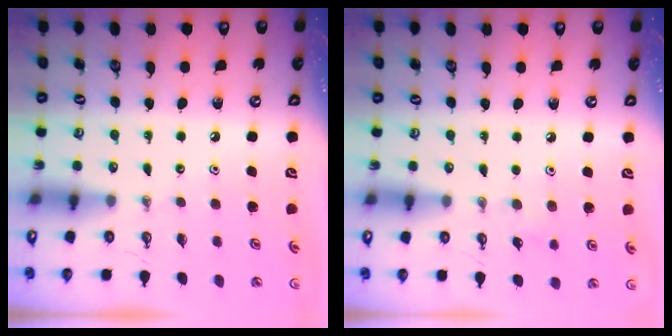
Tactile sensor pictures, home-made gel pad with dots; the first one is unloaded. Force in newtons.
{"total": 5.8, "press": 5.3, "slide": 2.3}